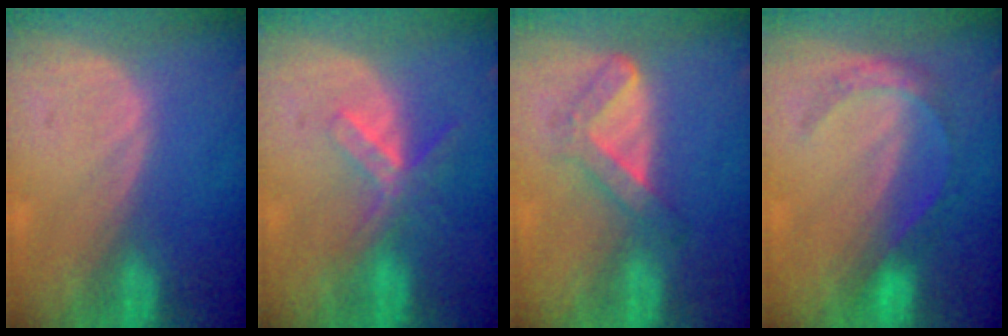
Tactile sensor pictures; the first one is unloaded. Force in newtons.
{"total": 5.4, "press": 4.9, "slide": 2.4}
{"total": 5.3, "press": 4.6, "slide": 2.6}
{"total": 4.5, "press": 4.4, "slide": 0.7}